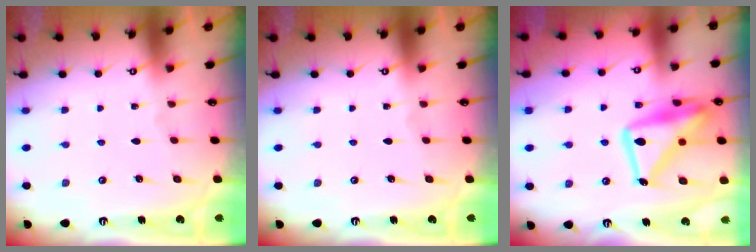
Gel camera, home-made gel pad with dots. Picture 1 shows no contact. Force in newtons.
{"total": 0.0}
{"total": 19.8, "press": 19.7, "slide": 1.9}